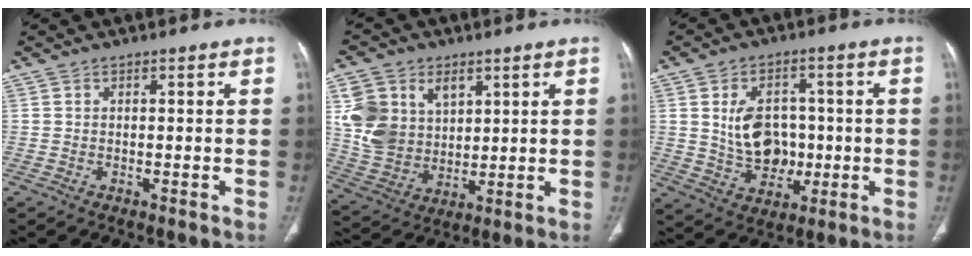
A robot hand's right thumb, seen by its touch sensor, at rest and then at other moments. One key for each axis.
{"total": 13.8, "fx": 4.6, "fy": 10.7, "fz": 7.4, "tx": -0.116, "ty": -0.013, "tz": 0.103}
{"total": 11.0, "fx": 0.5, "fy": 8.4, "fz": 7.1, "tx": -0.086, "ty": 0.005, "tz": 0.021}